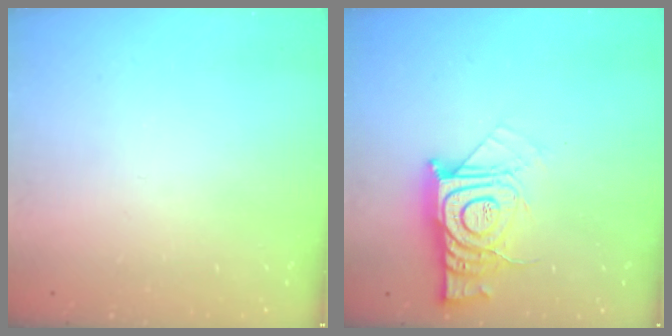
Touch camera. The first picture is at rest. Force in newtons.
{"total": 14.2, "press": 14.2, "slide": 1.2}